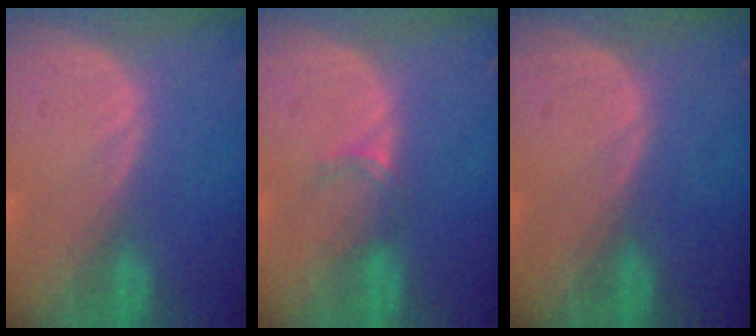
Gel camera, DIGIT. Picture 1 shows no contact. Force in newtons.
{"total": 2.2, "press": 1.7, "slide": 1.3}
{"total": 0.0}